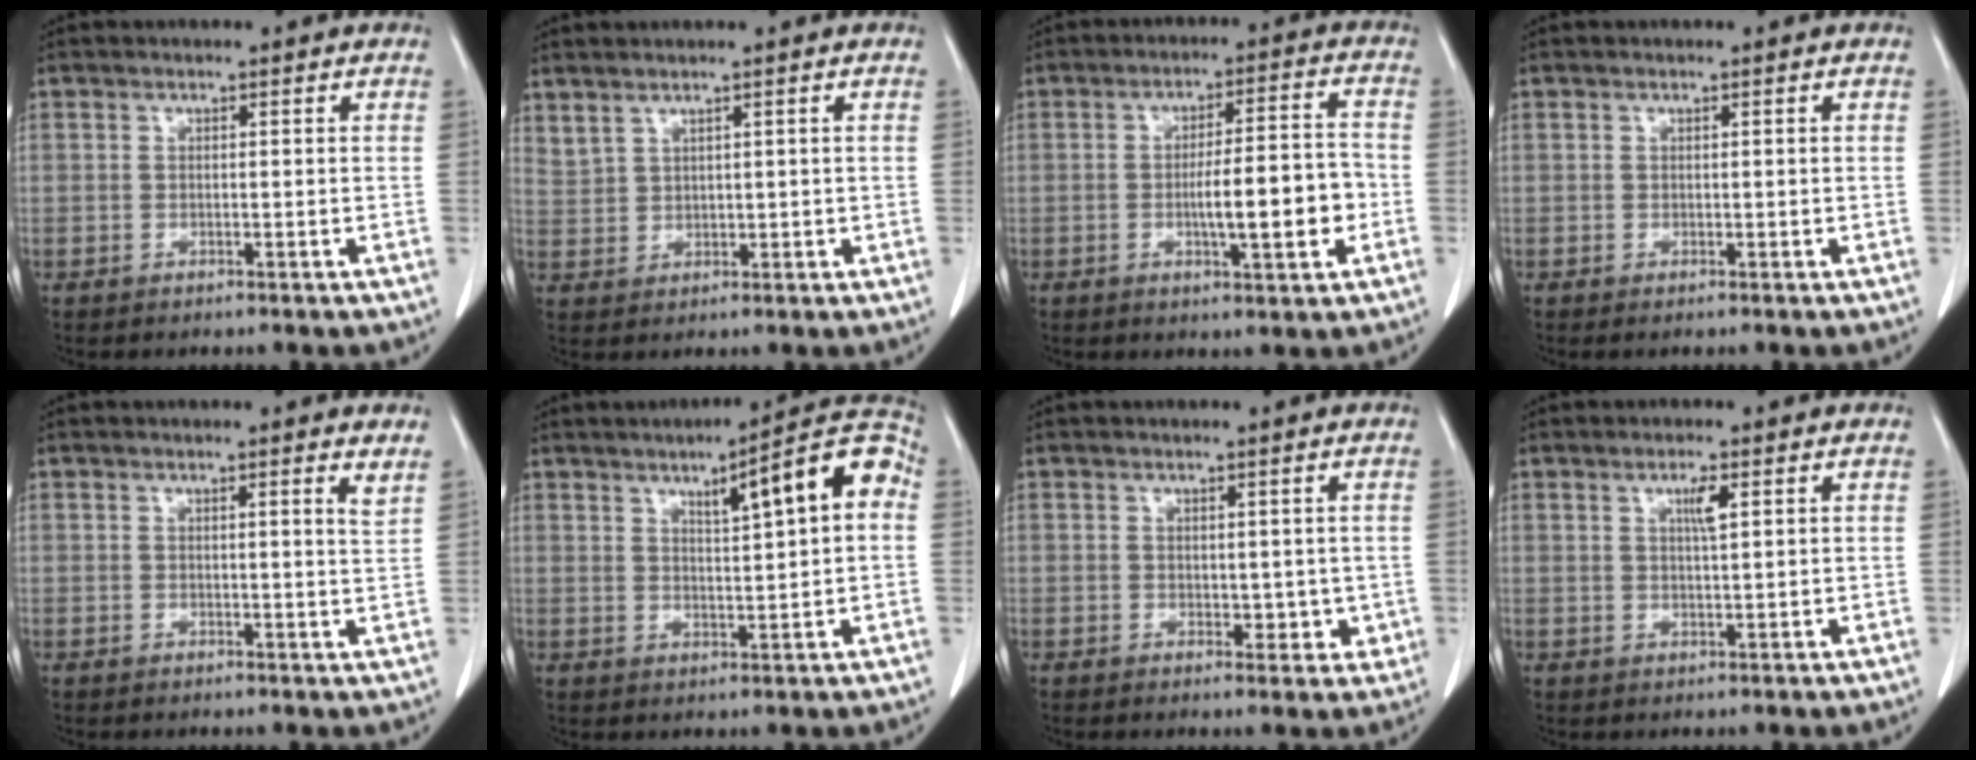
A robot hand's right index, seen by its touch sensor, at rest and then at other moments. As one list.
[{"total": 2.7, "force": [2.3, 1.1, 0.8], "torque": [-0.020, 0.005, 0.059]}, {"total": 9.5, "force": [-2.2, 1.4, 9.1], "torque": [-0.145, 0.011, -0.031]}, {"total": 0.0}, {"total": 2.2, "force": [1.7, -0.3, 1.4], "torque": [-0.020, -0.011, 0.019]}, {"total": 10.7, "force": [3.1, 1.6, 10.1], "torque": [-0.136, 0.027, 0.041]}, {"total": 3.0, "force": [0.3, 2.2, 2.0], "torque": [-0.014, -0.004, 0.010]}, {"total": 2.5, "force": [1.2, 0.3, 2.2], "torque": [-0.040, -0.001, 0.023]}]